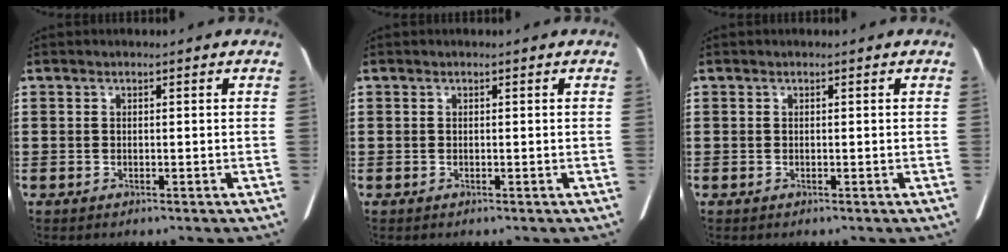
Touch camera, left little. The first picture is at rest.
{"total": 0.0}
{"total": 0.0}